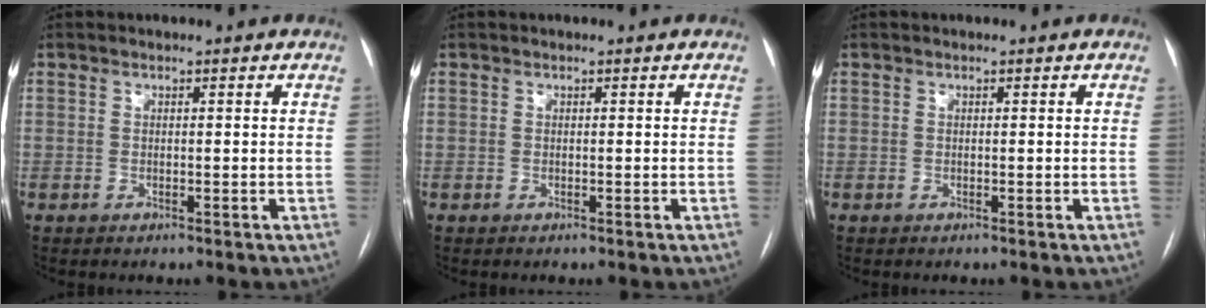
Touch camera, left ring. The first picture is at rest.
{"total": 0.0}
{"total": 0.0}